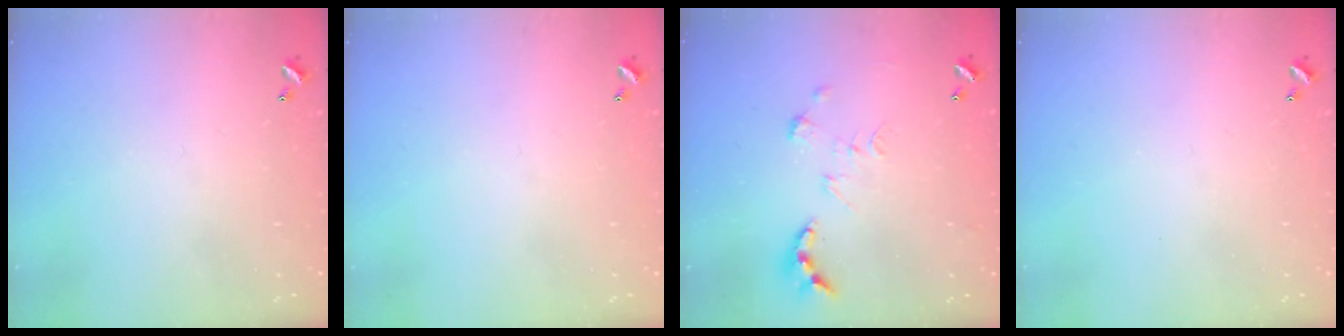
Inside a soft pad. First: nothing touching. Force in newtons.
{"total": 0.0}
{"total": 0.0}
{"total": 0.0}